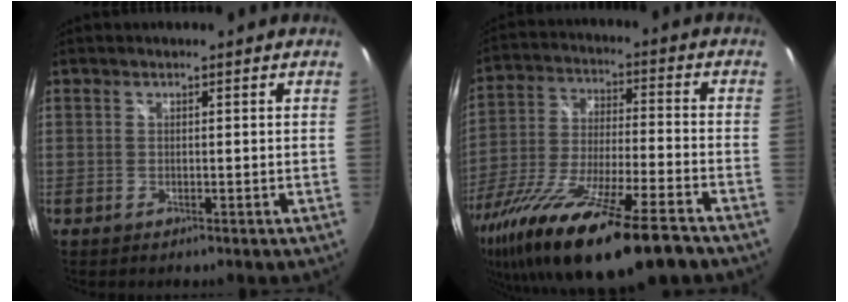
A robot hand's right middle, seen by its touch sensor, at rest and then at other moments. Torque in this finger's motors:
{"motor_torque": [1.45, -0.69, 0.96, 0.21]}